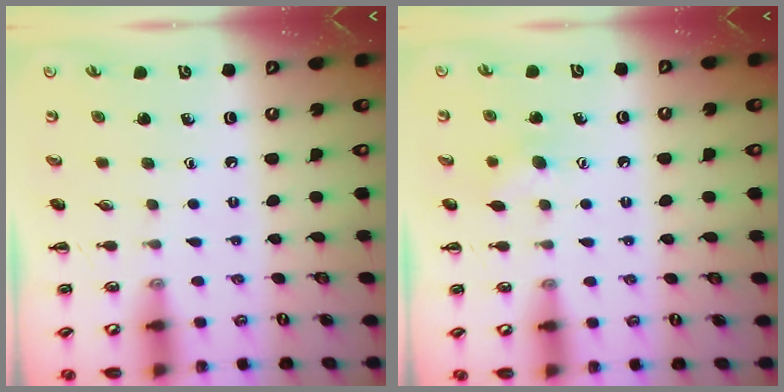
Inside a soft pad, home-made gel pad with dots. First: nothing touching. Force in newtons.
{"total": 6.1, "press": 5.9, "slide": 1.3}